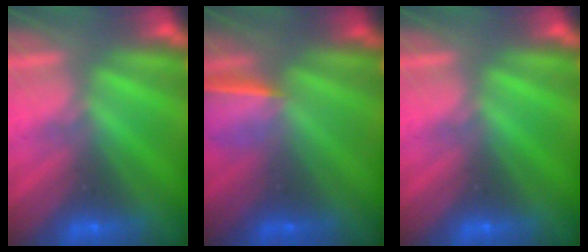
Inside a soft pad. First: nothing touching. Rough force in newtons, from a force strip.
{"total": 1.6}
{"total": 0.0}